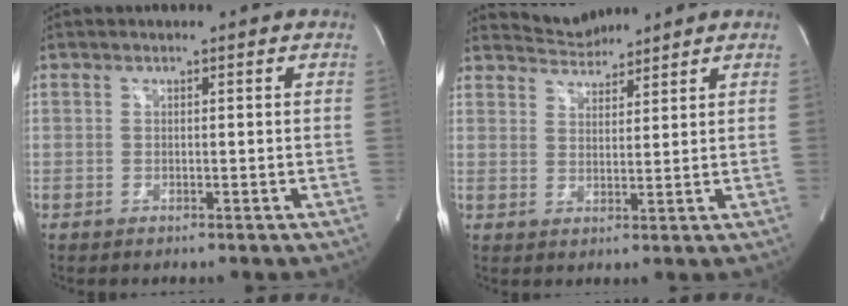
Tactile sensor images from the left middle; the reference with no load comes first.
{"total": 4.4, "force": [4.3, 0.5, -0.1], "torque": [-0.003, 0.009, 0.079]}